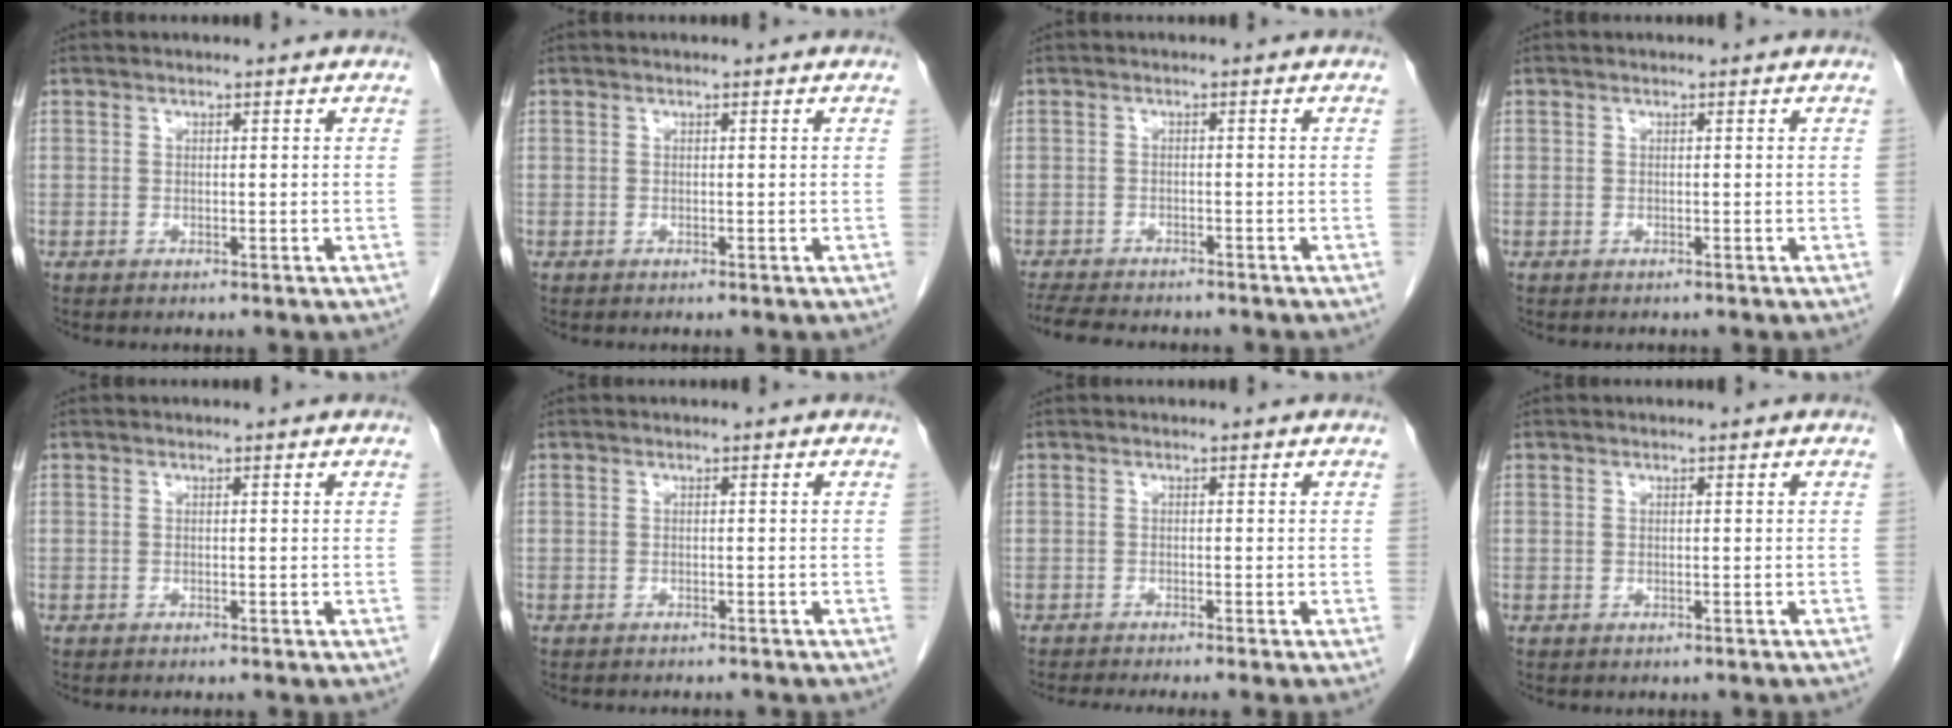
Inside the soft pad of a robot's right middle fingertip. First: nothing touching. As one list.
[{"total": 0.0}, {"total": 9.5, "force": [-8.4, 2.3, 4.0], "torque": [-0.071, -0.008, -0.123]}, {"total": 0.0}, {"total": 1.0, "force": [-0.9, 0.2, 0.3], "torque": [-0.008, -0.002, -0.012]}, {"total": 4.0, "force": [-3.7, 1.0, 1.1], "torque": [-0.013, -0.004, -0.042]}, {"total": 5.9, "force": [-5.2, -0.8, 2.7], "torque": [-0.018, -0.014, -0.078]}, {"total": 0.7, "force": [-0.6, 0.3, 0.2], "torque": [-0.006, 0.000, -0.008]}]